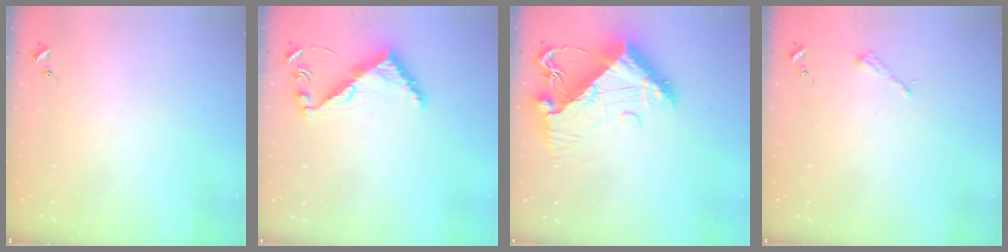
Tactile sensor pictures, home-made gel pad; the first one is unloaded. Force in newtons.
{"total": 8.0, "press": 8.0, "slide": 0.5}
{"total": 13.2, "press": 13.1, "slide": 1.4}
{"total": 2.2, "press": 2.2, "slide": 0.3}